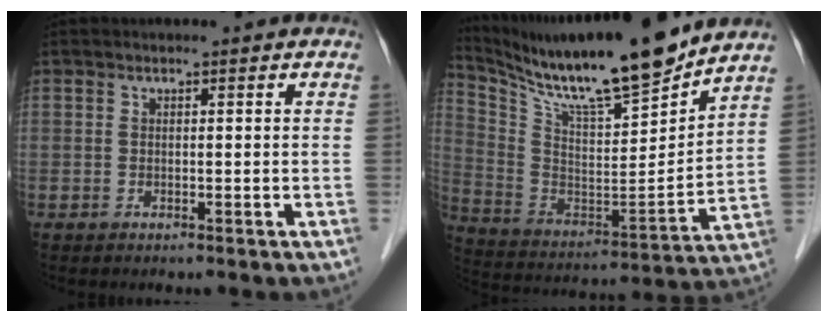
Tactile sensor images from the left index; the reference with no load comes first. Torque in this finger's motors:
{"motor_torque": [0.31, -0.42, 0.33, 0.07]}